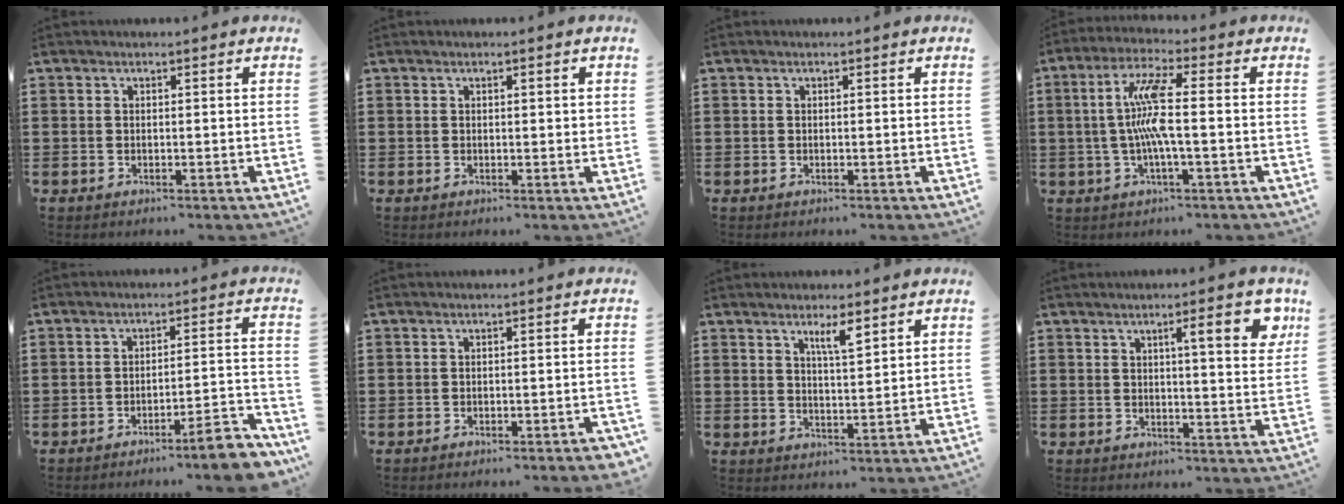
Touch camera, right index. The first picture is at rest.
{"total": 0.5, "force": [0.2, 0.2, 0.4], "torque": [-0.008, 0.002, 0.004]}
{"total": 0.0}
{"total": 8.3, "force": [-0.5, 0.9, 8.2], "torque": [-0.176, -0.008, -0.021]}
{"total": 6.2, "force": [-5.1, 0.2, 3.5], "torque": [-0.054, -0.004, -0.095]}
{"total": 1.6, "force": [-1.5, 0.0, 0.6], "torque": [-0.011, 0.001, -0.029]}
{"total": 3.8, "force": [2.5, 0.6, 2.8], "torque": [-0.051, 0.001, 0.040]}
{"total": 7.5, "force": [3.3, 1.4, 6.6], "torque": [-0.094, -0.004, 0.044]}